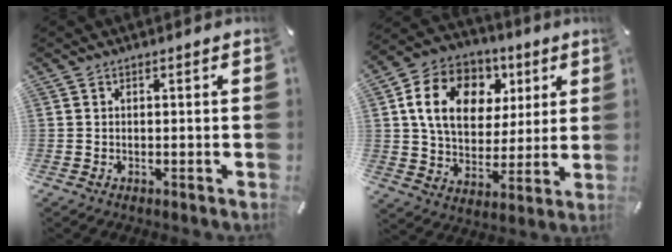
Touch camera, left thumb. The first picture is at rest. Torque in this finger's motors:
{"motor_torque": [1.99, 2.07, 1.78, -0.99, 0.21]}